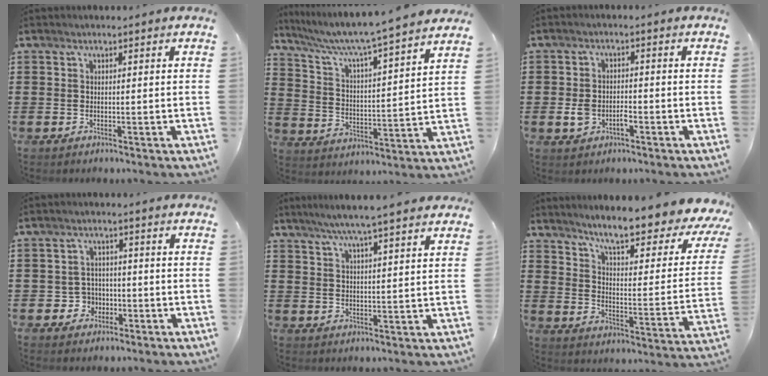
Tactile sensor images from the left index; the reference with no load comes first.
{"total": 5.3, "force": [4.7, -0.5, 2.4], "torque": [-0.070, -0.044, 0.069]}
{"total": 3.0, "force": [-1.2, 1.8, 2.1], "torque": [-0.047, 0.001, -0.023]}
{"total": 3.5, "force": [-1.3, 3.1, 1.2], "torque": [-0.031, 0.004, -0.028]}
{"total": 5.5, "force": [4.7, -0.3, 3.0], "torque": [-0.070, -0.013, 0.082]}
{"total": 7.8, "force": [6.5, -0.1, 4.4], "torque": [-0.095, -0.052, 0.099]}